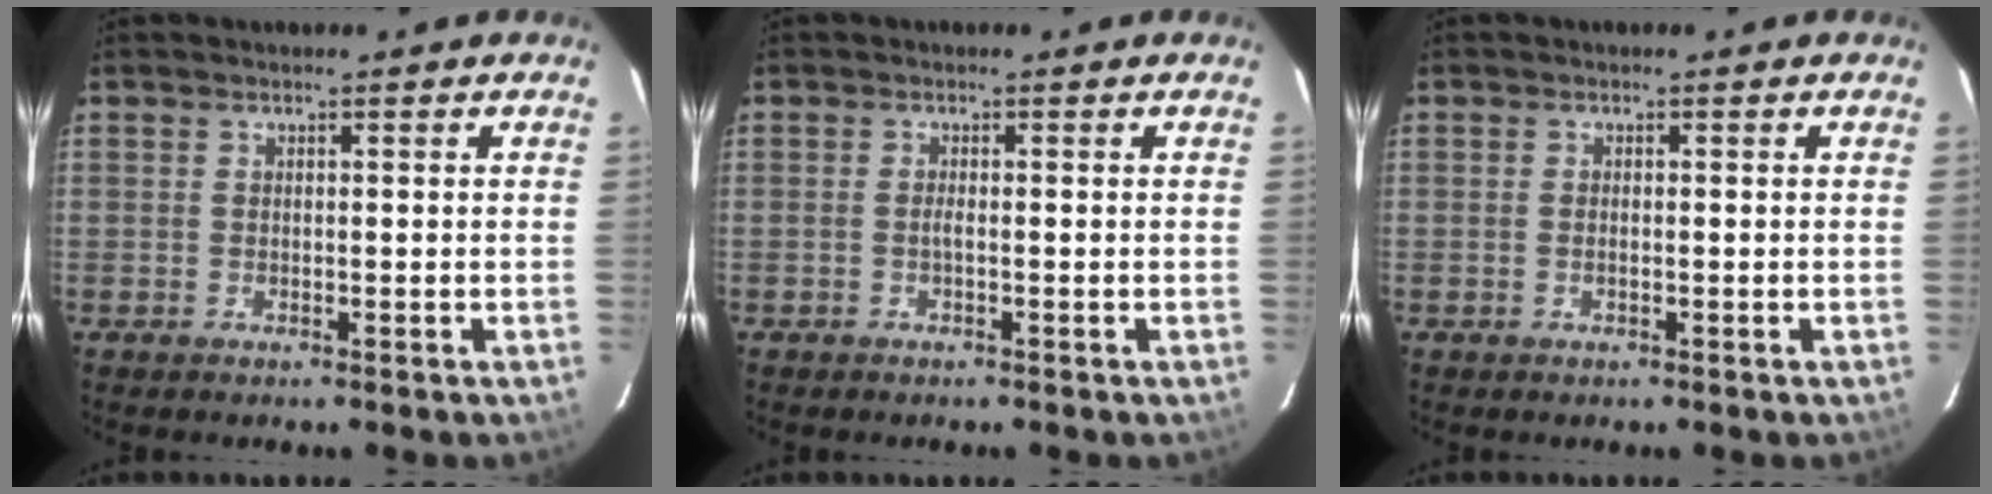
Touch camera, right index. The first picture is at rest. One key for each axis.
{"total": 0.6, "fx": -0.2, "fy": -0.2, "fz": 0.5, "tx": -0.006, "ty": 0.002, "tz": -0.005}
{"total": 0.6, "fx": -0.1, "fy": 0.3, "fz": 0.6, "tx": -0.012, "ty": 0.002, "tz": -0.001}